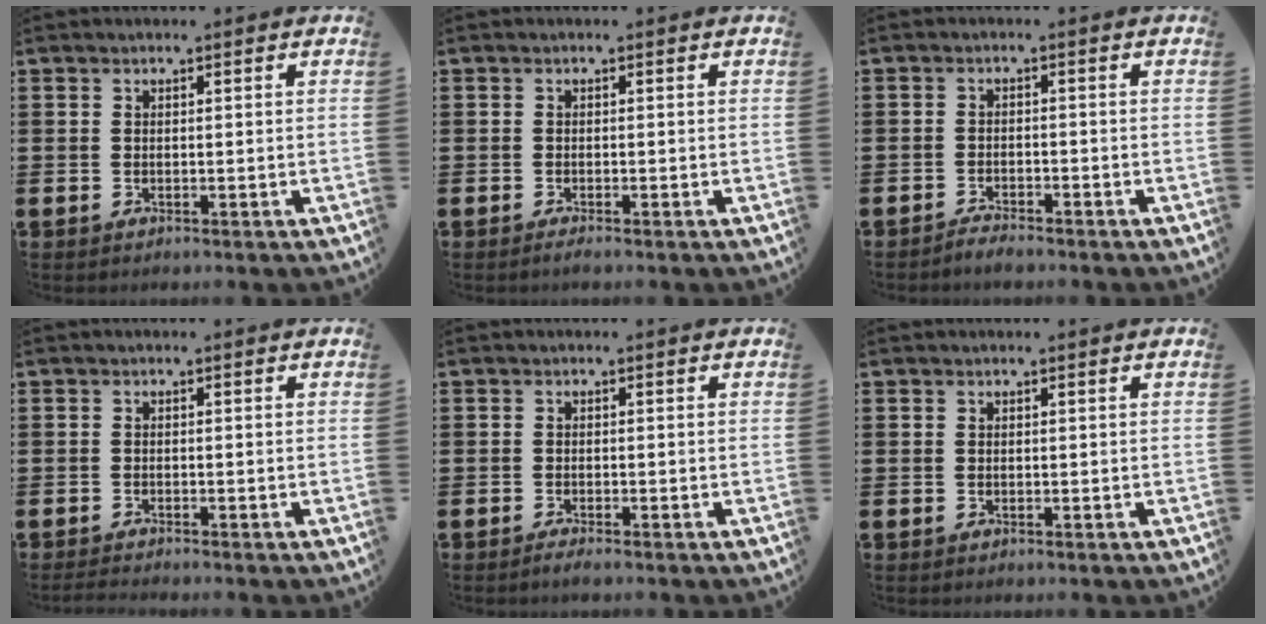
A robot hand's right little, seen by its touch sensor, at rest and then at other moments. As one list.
[{"total": 0.6, "force": [-0.4, 0.1, 0.5], "torque": [-0.001, -0.006, -0.008]}, {"total": 1.5, "force": [-1.5, 0.0, 0.1], "torque": [-0.006, 0.002, -0.029]}, {"total": 0.9, "force": [-0.8, 0.0, 0.4], "torque": [-0.006, -0.002, -0.016]}, {"total": 0.9, "force": [-0.6, 0.1, 0.6], "torque": [-0.012, -0.003, -0.011]}, {"total": 0.0}]